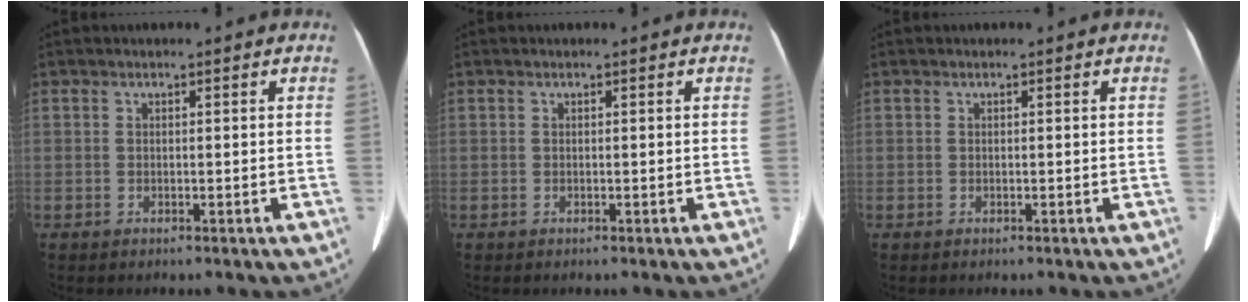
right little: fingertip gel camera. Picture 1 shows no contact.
{"total": 0.0}
{"total": 0.0}